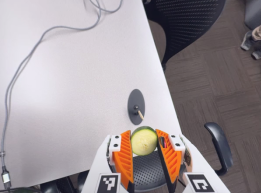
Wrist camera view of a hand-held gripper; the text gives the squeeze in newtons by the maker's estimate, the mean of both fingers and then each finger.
{"total": 9.1, "left": 9.8, "right": 8.5}